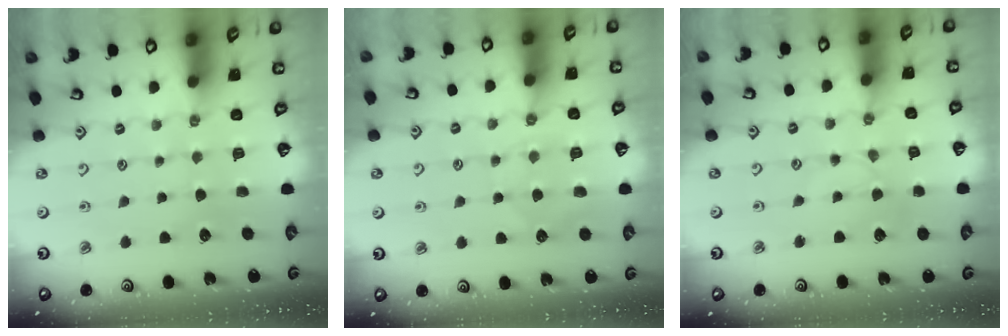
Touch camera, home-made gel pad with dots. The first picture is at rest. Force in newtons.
{"total": 6.0, "press": 6.0, "slide": 0.9}
{"total": 1.5, "press": 1.5, "slide": 0.4}